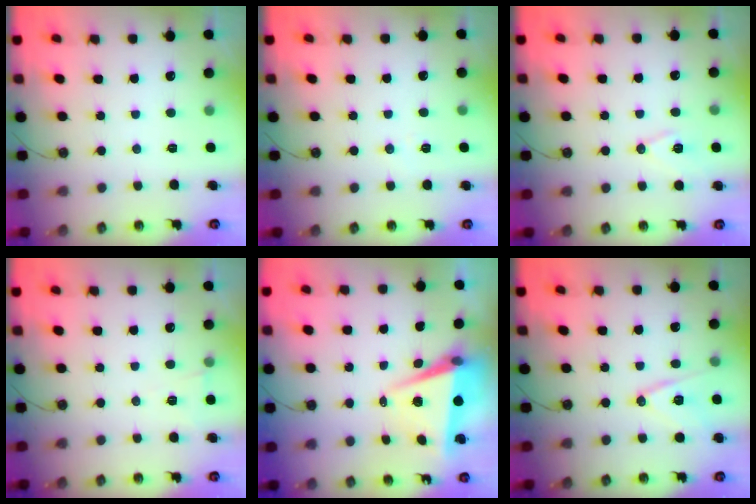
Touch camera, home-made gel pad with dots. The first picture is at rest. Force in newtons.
{"total": 4.4, "press": 4.2, "slide": 1.2}
{"total": 9.4, "press": 8.7, "slide": 3.5}
{"total": 5.6, "press": 3.6, "slide": 4.4}
{"total": 6.9, "press": 5.5, "slide": 4.1}
{"total": 12.6, "press": 12.1, "slide": 3.4}